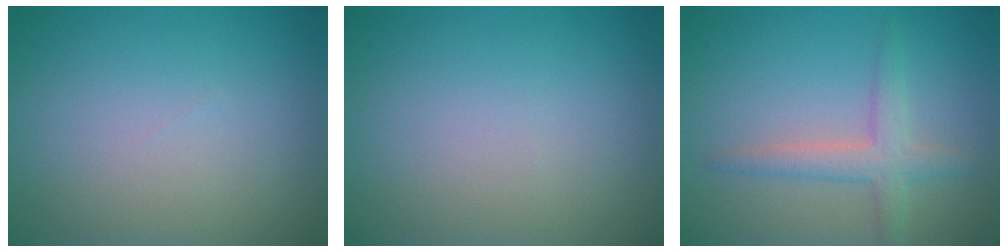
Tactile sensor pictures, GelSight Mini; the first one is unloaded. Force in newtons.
{"total": 0.0}
{"total": 2.9, "press": 2.9, "slide": 0.2}